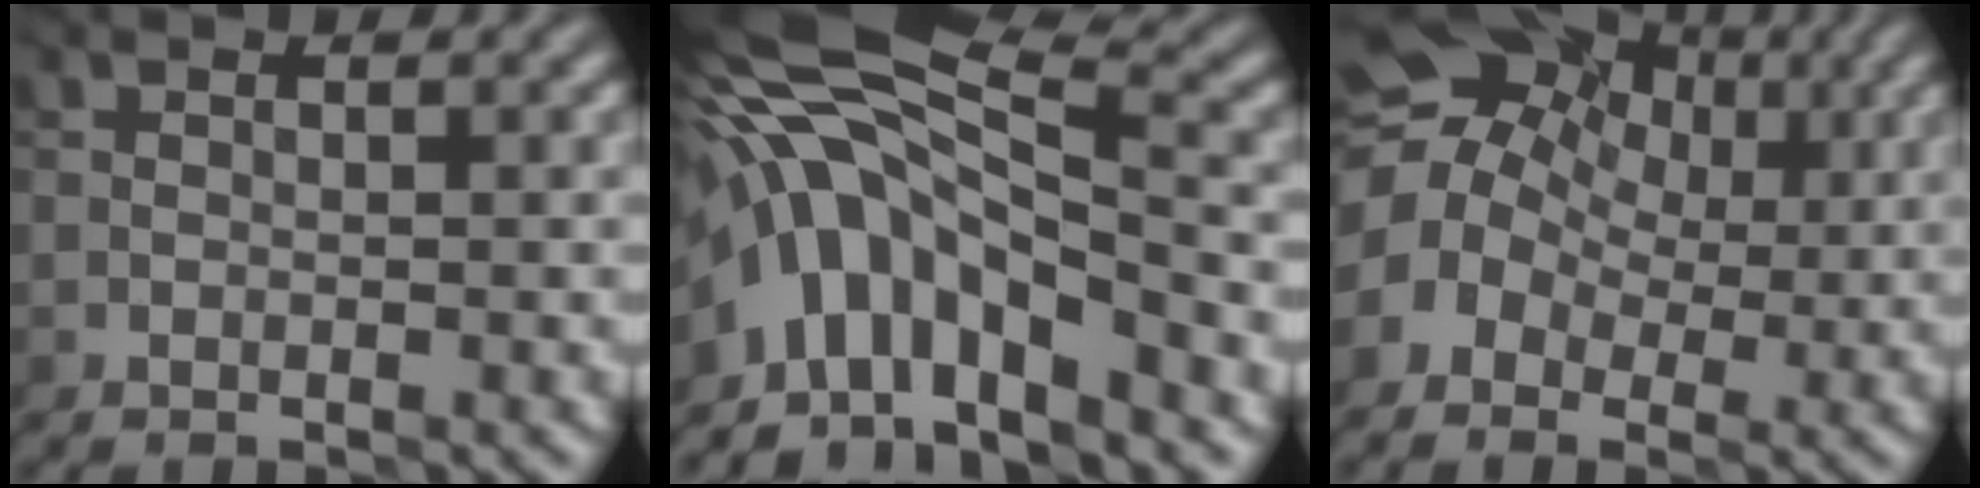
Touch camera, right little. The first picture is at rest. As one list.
[{"total": 9.7, "force": [-3.3, 3.9, 8.3], "torque": [-0.132, 0.020, -0.062]}, {"total": 8.9, "force": [2.0, 7.2, 5.0], "torque": [-0.084, 0.024, 0.009]}]